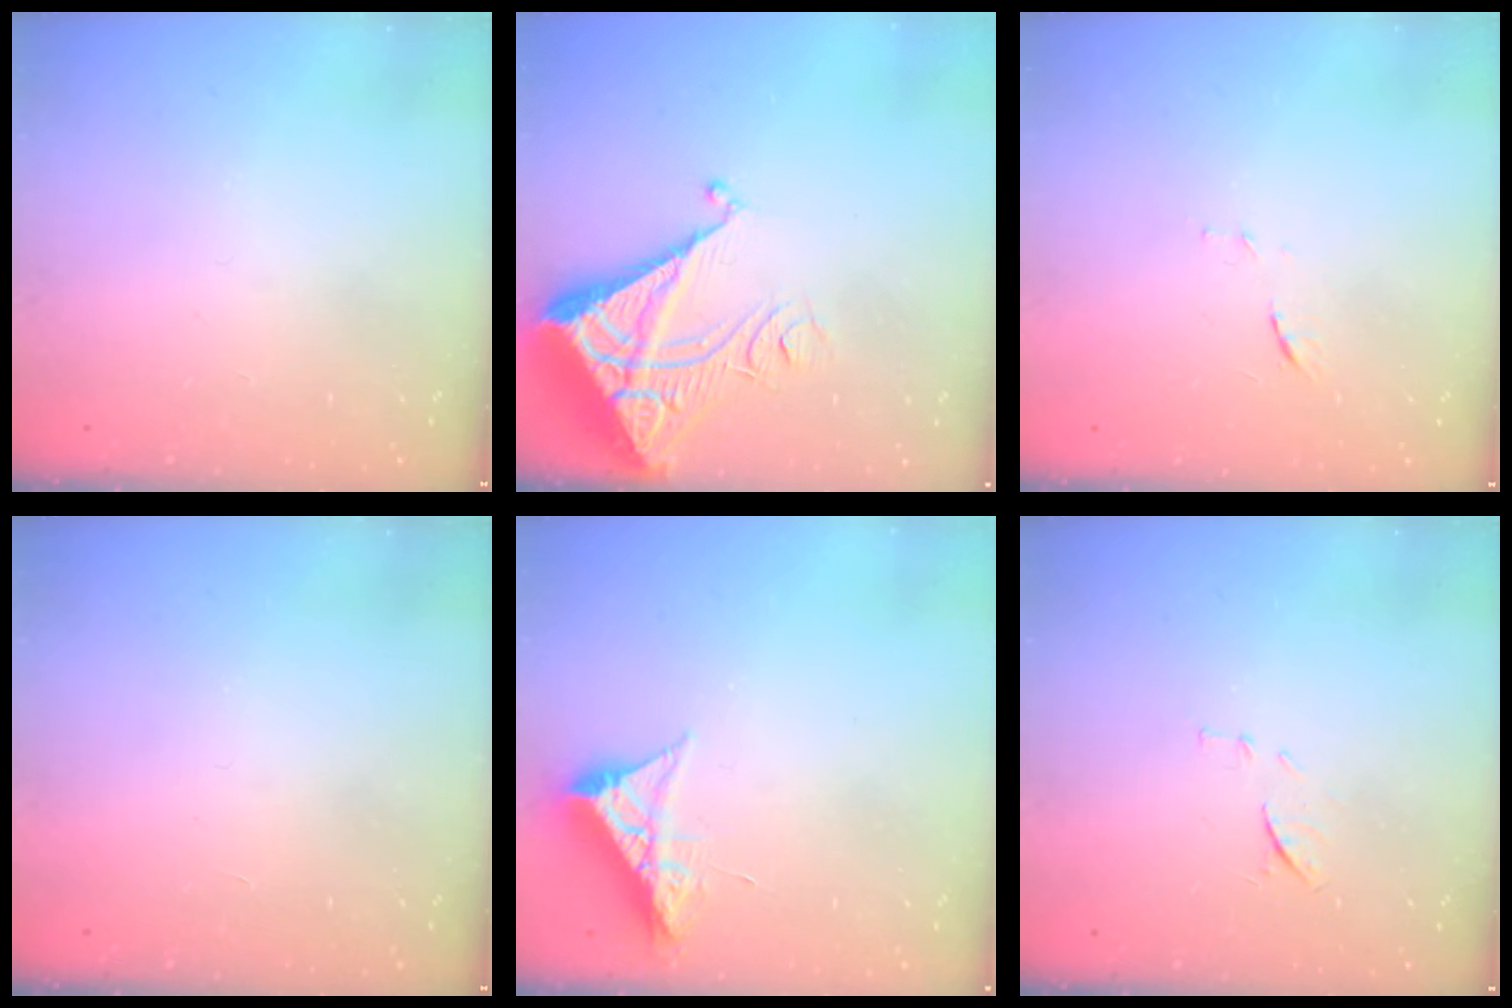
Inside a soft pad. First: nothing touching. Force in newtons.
{"total": 7.4, "press": 7.3, "slide": 0.8}
{"total": 5.0, "press": 5.0, "slide": 0.6}
{"total": 1.7, "press": 1.7, "slide": 0.1}
{"total": 8.4, "press": 8.4, "slide": 0.4}
{"total": 8.5, "press": 8.4, "slide": 1.0}